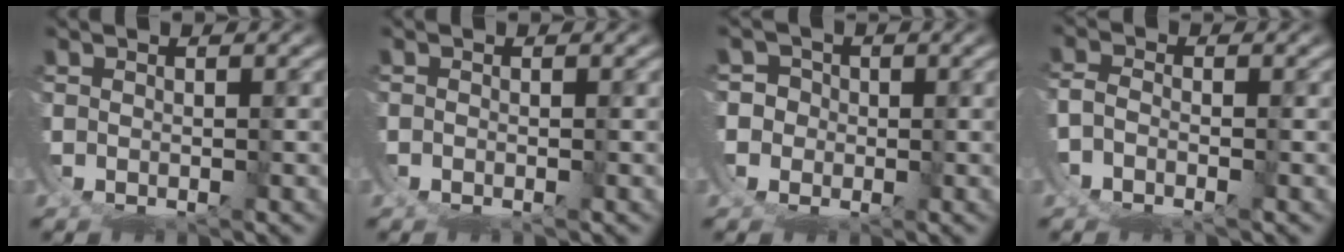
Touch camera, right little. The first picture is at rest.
{"total": 0.7, "force": [-0.3, 0.6, 0.1], "torque": [-0.012, -0.004, -0.009]}
{"total": 7.9, "force": [-0.8, 7.4, 2.6], "torque": [-0.088, -0.027, -0.021]}
{"total": 2.5, "force": [-1.6, 1.7, 1.0], "torque": [-0.026, -0.005, -0.040]}